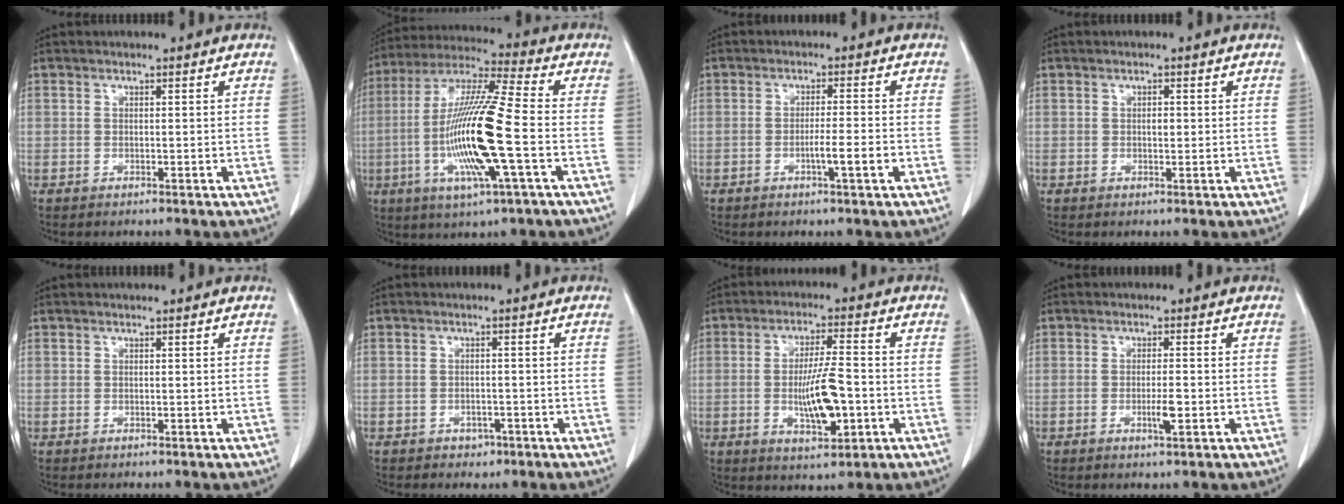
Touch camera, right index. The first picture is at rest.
{"total": 17.5, "force": [-3.6, 0.9, 17.1], "torque": [-0.349, -0.011, -0.074]}
{"total": 3.9, "force": [-1.4, -0.2, 3.7], "torque": [-0.058, -0.003, -0.023]}
{"total": 1.3, "force": [-0.1, 0.0, 1.3], "torque": [-0.024, 0.001, -0.002]}
{"total": 0.0}
{"total": 2.0, "force": [-1.2, 1.4, 0.7], "torque": [-0.009, 0.004, -0.011]}
{"total": 9.0, "force": [-1.8, 2.0, 8.6], "torque": [-0.155, -0.003, -0.027]}
{"total": 2.9, "force": [-0.8, 0.3, 2.8], "torque": [-0.050, -0.003, -0.012]}